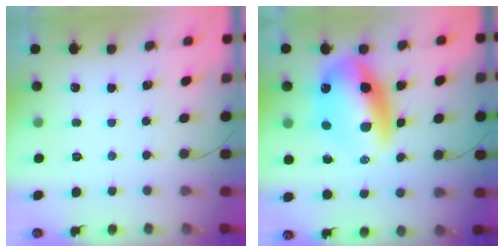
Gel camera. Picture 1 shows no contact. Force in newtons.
{"total": 16.5, "press": 16.0, "slide": 4.2}